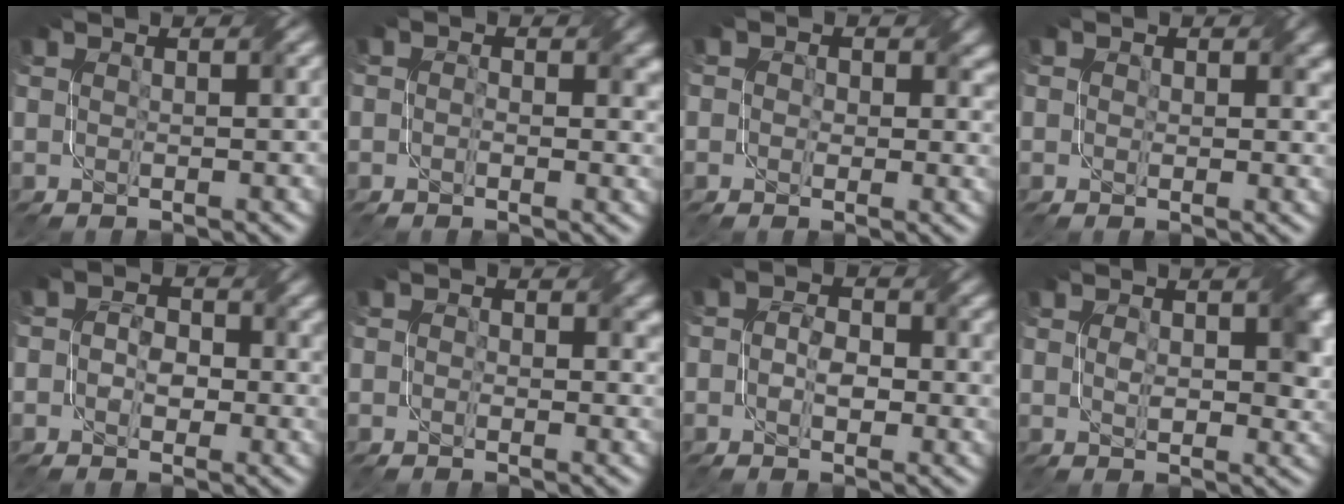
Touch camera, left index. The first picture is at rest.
{"total": 2.9, "force": [0.3, 2.0, 2.0], "torque": [-0.016, 0.002, -0.004]}
{"total": 3.7, "force": [1.2, 2.9, 2.0], "torque": [-0.031, 0.003, 0.000]}
{"total": 2.4, "force": [1.0, 1.8, 1.2], "torque": [-0.016, -0.006, 0.009]}
{"total": 3.3, "force": [0.1, 2.6, 2.1], "torque": [-0.022, 0.001, -0.012]}
{"total": 2.6, "force": [0.7, 2.0, 1.6], "torque": [-0.014, -0.002, 0.001]}
{"total": 3.0, "force": [-0.2, 2.1, 2.2], "torque": [-0.036, -0.002, -0.009]}
{"total": 4.3, "force": [0.6, 2.4, 3.6], "torque": [-0.055, -0.004, 0.015]}